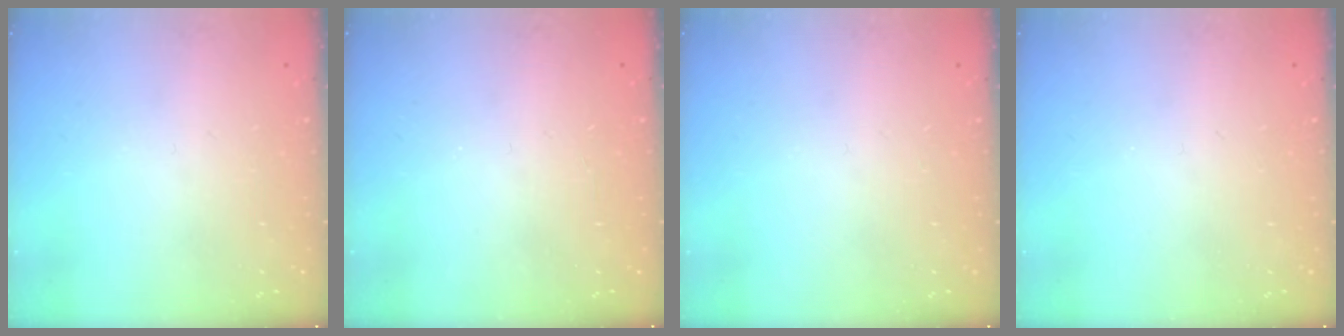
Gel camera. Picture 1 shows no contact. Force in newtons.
{"total": 0.0}
{"total": 0.0}
{"total": 0.0}